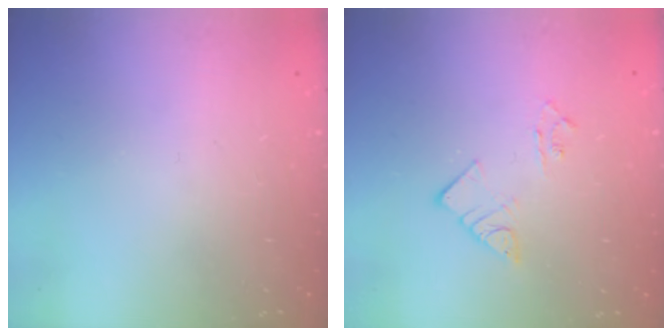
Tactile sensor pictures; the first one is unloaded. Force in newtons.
{"total": 5.5, "press": 5.5, "slide": 0.4}